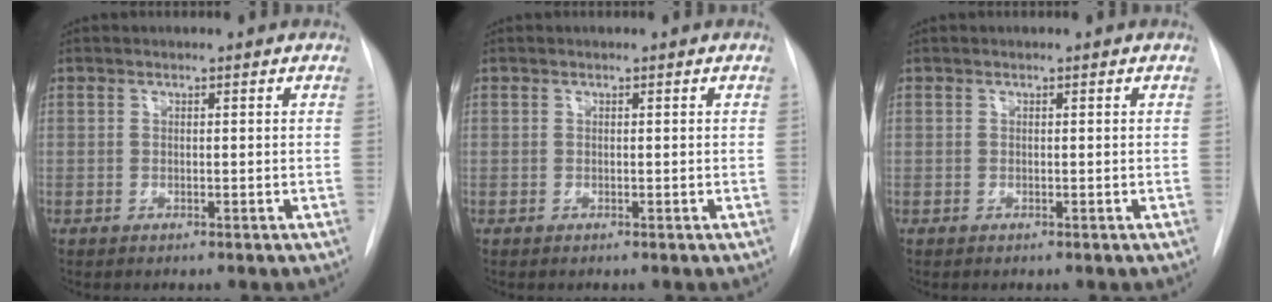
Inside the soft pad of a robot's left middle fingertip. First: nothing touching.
{"total": 0.0}
{"total": 0.0}